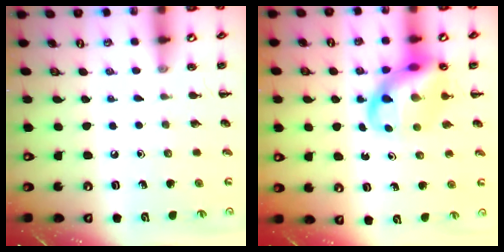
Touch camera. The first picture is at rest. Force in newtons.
{"total": 12.3, "press": 11.9, "slide": 3.1}